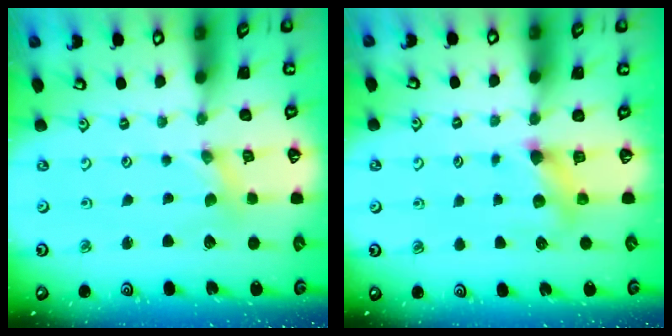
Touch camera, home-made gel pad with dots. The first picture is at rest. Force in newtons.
{"total": 6.7, "press": 6.7, "slide": 0.6}